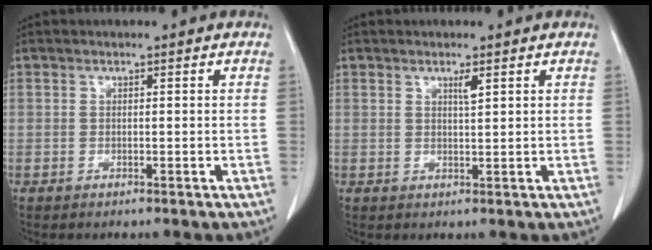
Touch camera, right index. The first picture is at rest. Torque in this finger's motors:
{"motor_torque": [0.05, 0.10, 0.01, 0.01]}